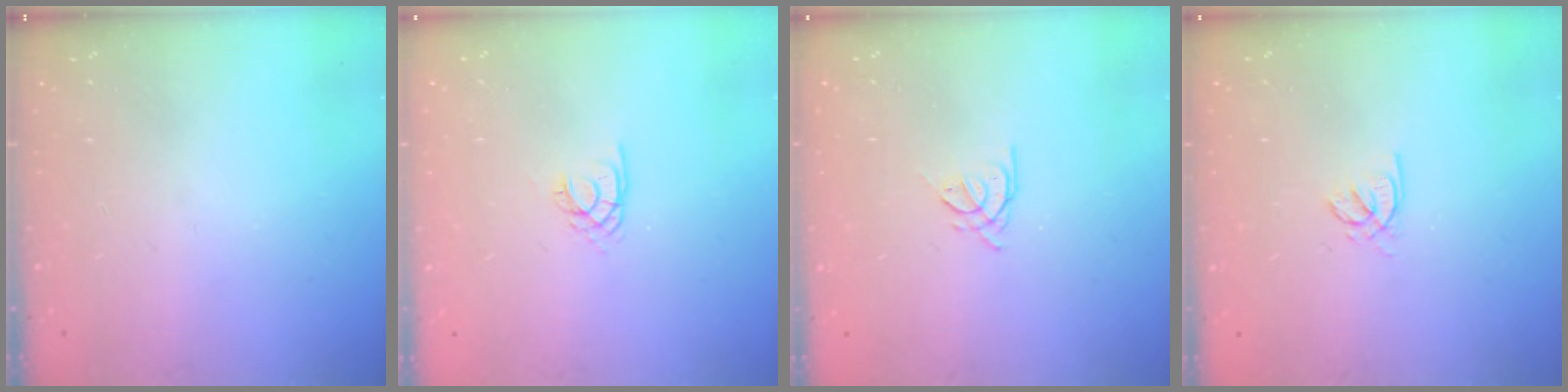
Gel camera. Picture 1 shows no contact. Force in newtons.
{"total": 2.0, "press": 1.9, "slide": 0.4}
{"total": 1.9, "press": 1.8, "slide": 0.5}
{"total": 1.9, "press": 1.8, "slide": 0.4}